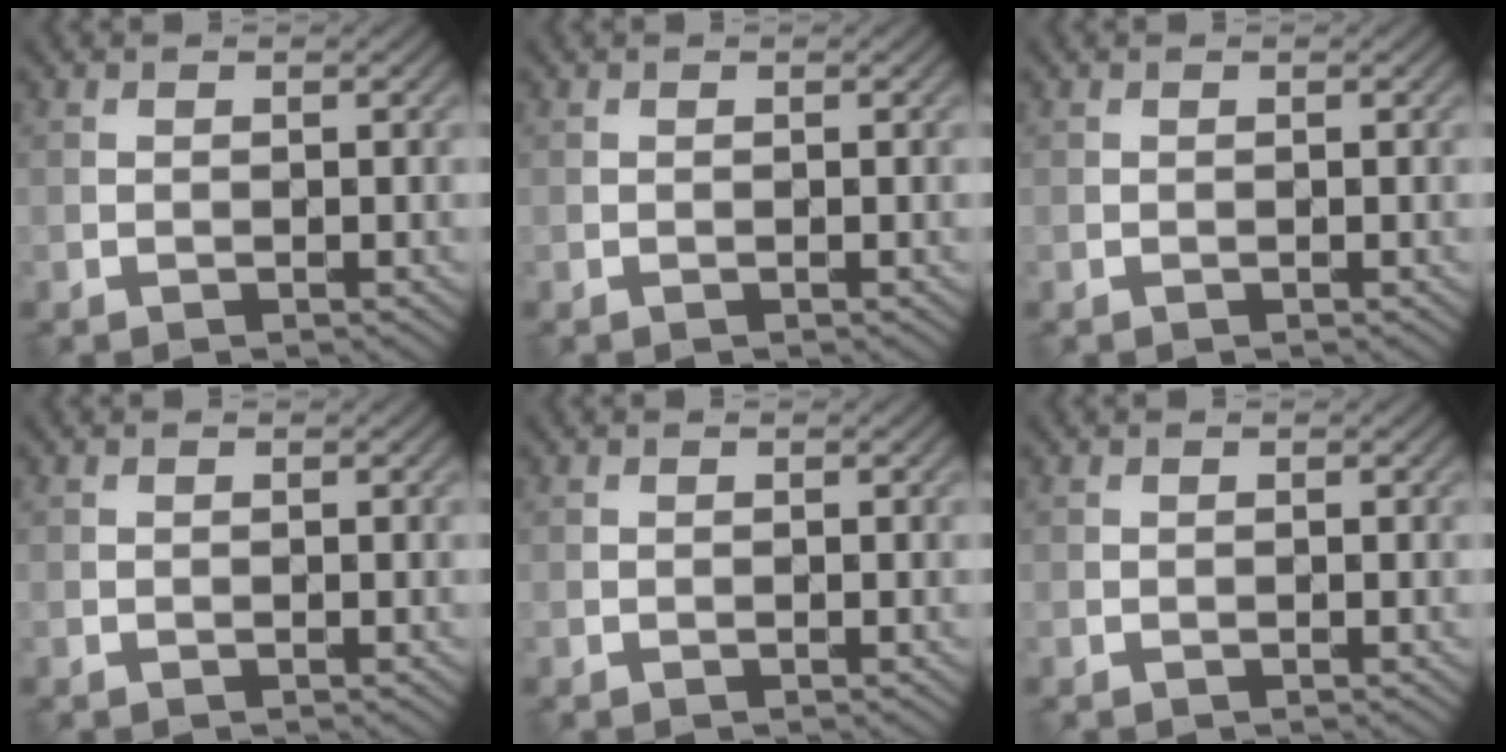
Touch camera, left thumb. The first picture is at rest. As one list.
[{"total": 0.0}, {"total": 0.0}, {"total": 0.0}, {"total": 0.0}, {"total": 0.0}]